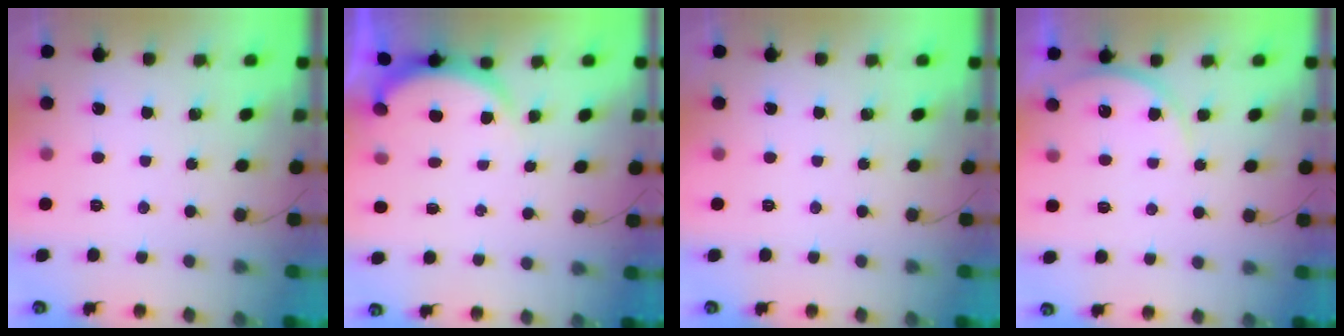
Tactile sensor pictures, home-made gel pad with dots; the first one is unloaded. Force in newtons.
{"total": 2.8, "press": 2.8, "slide": 0.6}
{"total": 0.0}
{"total": 6.6, "press": 6.6, "slide": 0.5}